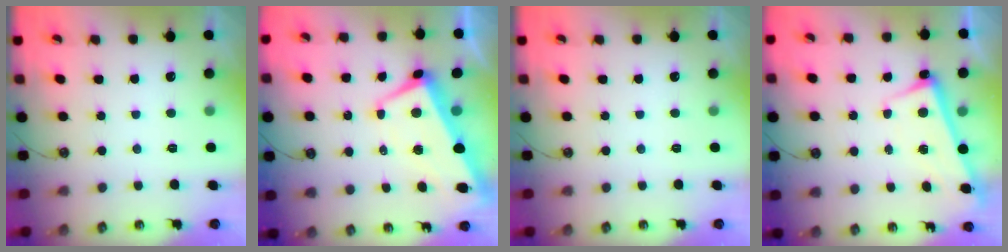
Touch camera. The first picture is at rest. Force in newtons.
{"total": 1.6, "press": 0.9, "slide": 1.3}
{"total": 0.0}
{"total": 2.5, "press": 2.5, "slide": 0.7}